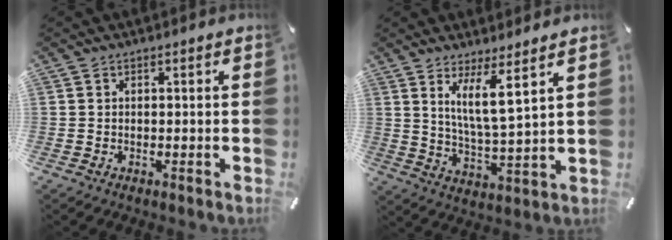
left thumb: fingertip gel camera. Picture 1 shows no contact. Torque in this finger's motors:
{"motor_torque": [0.09, -0.03, 0.20, -0.18, 0.02]}